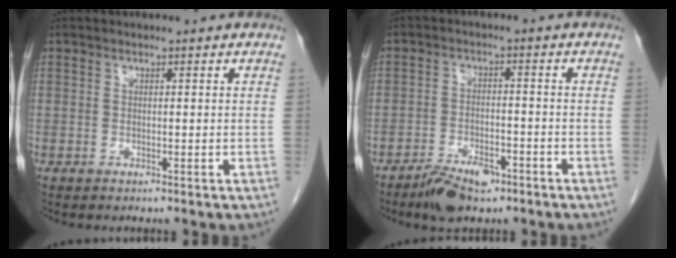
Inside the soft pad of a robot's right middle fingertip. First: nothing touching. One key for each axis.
{"total": 6.0, "fx": -4.3, "fy": 2.2, "fz": 3.5, "tx": -0.065, "ty": -0.002, "tz": -0.070}